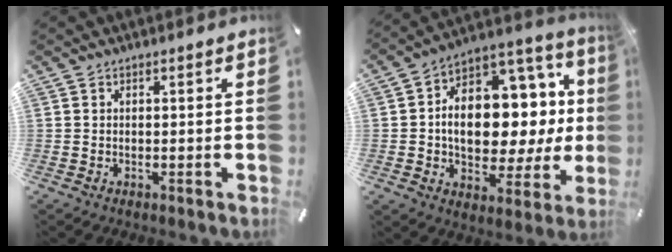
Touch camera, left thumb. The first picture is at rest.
{"total": 16.4, "force": [0.2, 11.3, 11.9], "torque": [-0.186, -0.021, 0.008]}